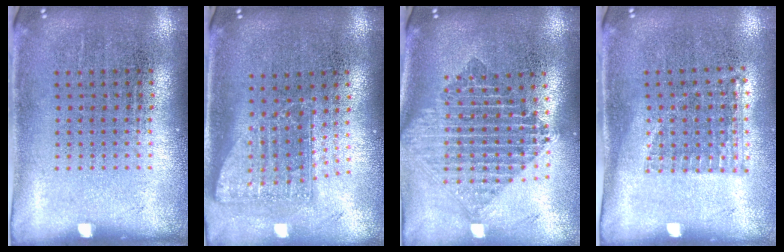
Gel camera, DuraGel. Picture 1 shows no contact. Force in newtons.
{"total": 1.7, "press": 1.2, "slide": 1.1}
{"total": 2.2, "press": 1.7, "slide": 1.4}
{"total": 1.0, "press": 0.9, "slide": 0.5}